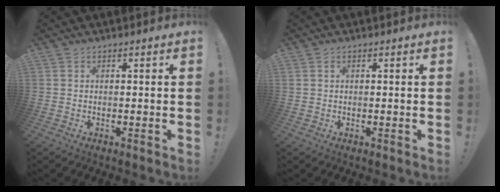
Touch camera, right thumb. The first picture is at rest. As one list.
[{"total": 0.6, "force": [0.3, 0.4, 0.3], "torque": [-0.015, 0.005, 0.008]}]